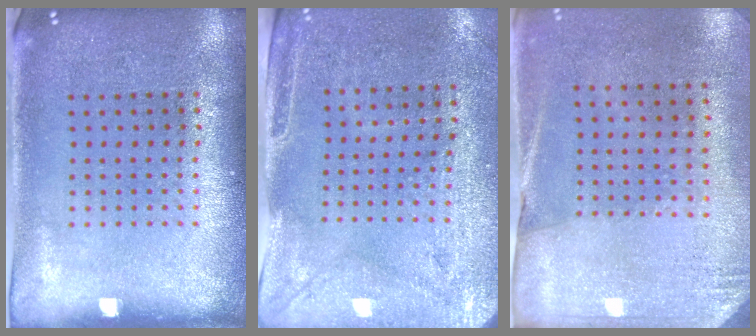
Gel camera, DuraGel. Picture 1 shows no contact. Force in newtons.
{"total": 2.9, "press": 2.4, "slide": 1.5}
{"total": 2.7, "press": 2.4, "slide": 1.3}